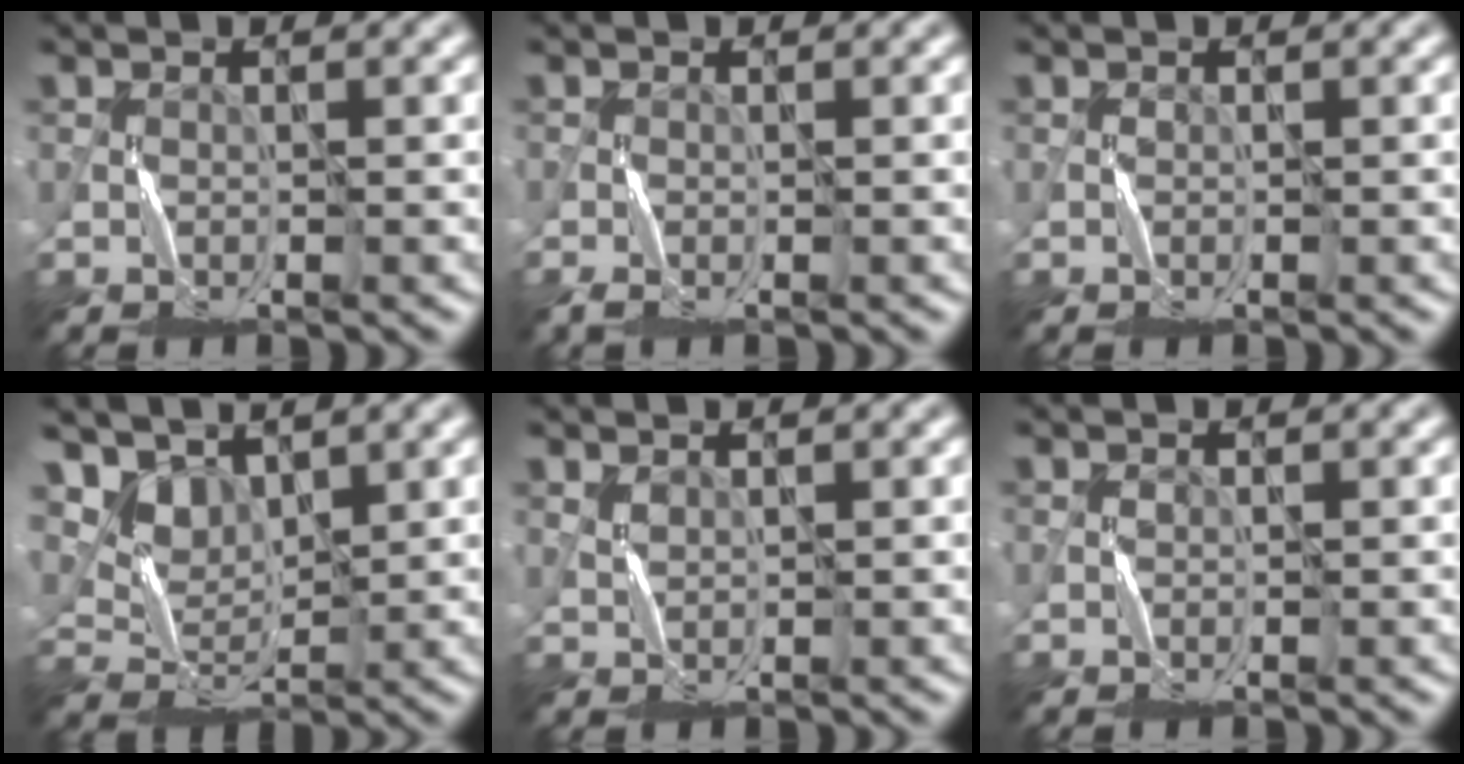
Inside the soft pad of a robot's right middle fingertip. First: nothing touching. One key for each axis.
{"total": 1.5, "fx": -0.9, "fy": 0.4, "fz": 1.1, "tx": -0.031, "ty": -0.004, "tz": -0.020}
{"total": 0.0}
{"total": 4.6, "fx": 3.5, "fy": 2.4, "fz": 1.9, "tx": -0.055, "ty": -0.011, "tz": 0.072}
{"total": 0.6, "fx": 0.6, "fy": 0.2, "fz": 0.1, "tx": -0.008, "ty": -0.002, "tz": 0.015}
{"total": 0.0}